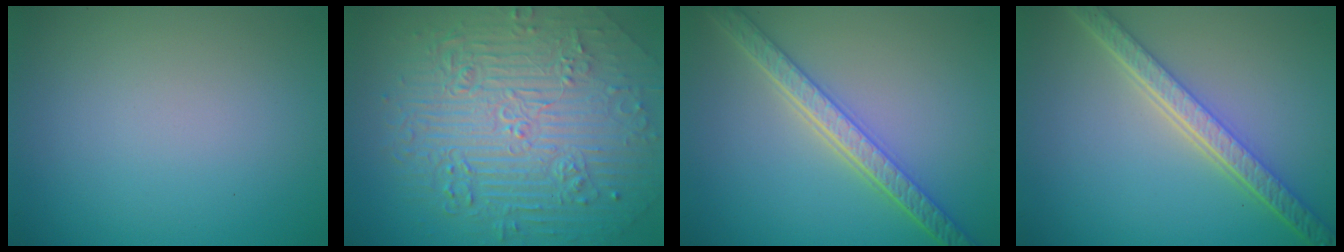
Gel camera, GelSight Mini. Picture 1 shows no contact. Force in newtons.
{"total": 10.9, "press": 7.2, "slide": 8.3}
{"total": 4.8, "press": 4.1, "slide": 2.4}
{"total": 5.6, "press": 4.3, "slide": 3.7}